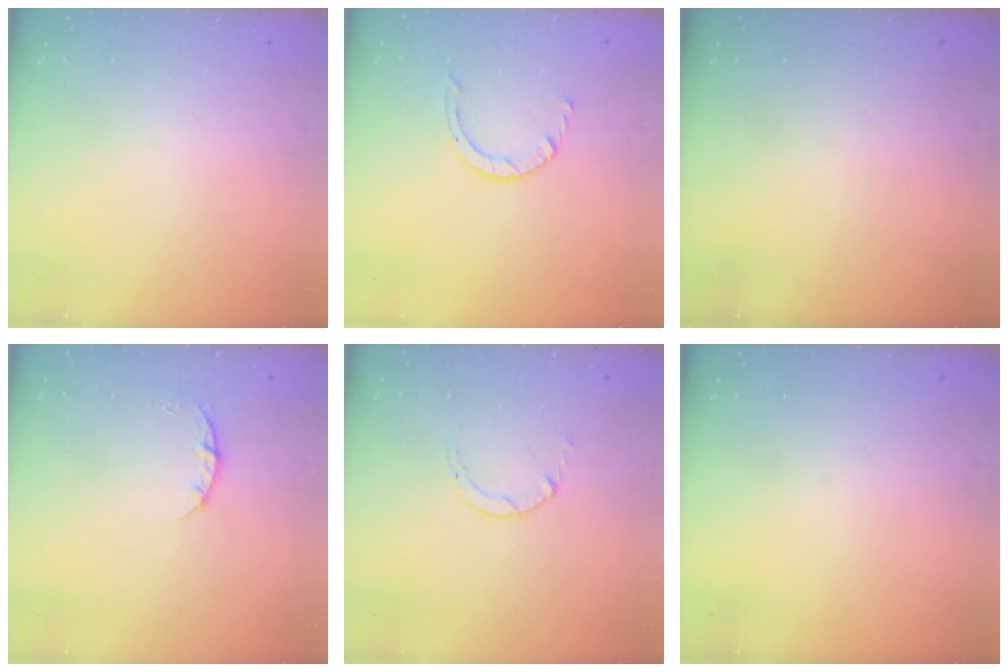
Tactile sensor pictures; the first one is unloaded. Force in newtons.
{"total": 2.5, "press": 2.4, "slide": 0.3}
{"total": 0.0}
{"total": 2.3, "press": 2.3, "slide": 0.3}
{"total": 0.7, "press": 0.7, "slide": 0.1}
{"total": 0.0}